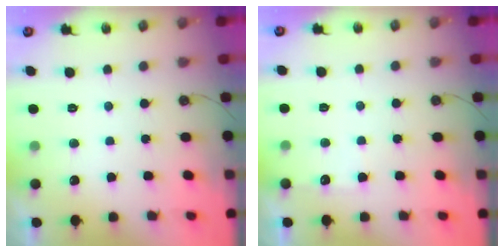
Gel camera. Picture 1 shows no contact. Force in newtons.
{"total": 4.5, "press": 4.5, "slide": 0.6}